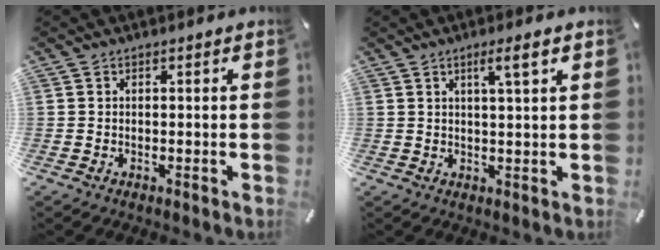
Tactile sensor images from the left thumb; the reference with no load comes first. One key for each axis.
{"total": 4.7, "fx": 2.3, "fy": 0.2, "fz": 4.1, "tx": -0.077, "ty": -0.003, "tz": 0.034}